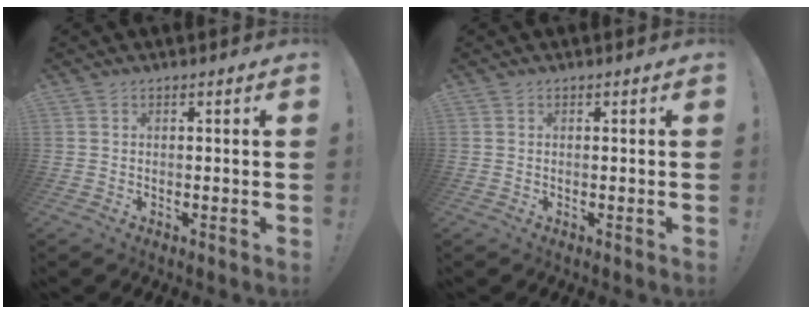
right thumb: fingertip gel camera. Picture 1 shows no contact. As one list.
[{"total": 0.0}]